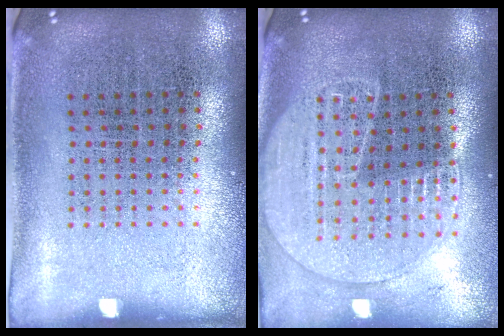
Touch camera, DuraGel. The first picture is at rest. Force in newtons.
{"total": 1.8, "press": 1.6, "slide": 0.7}